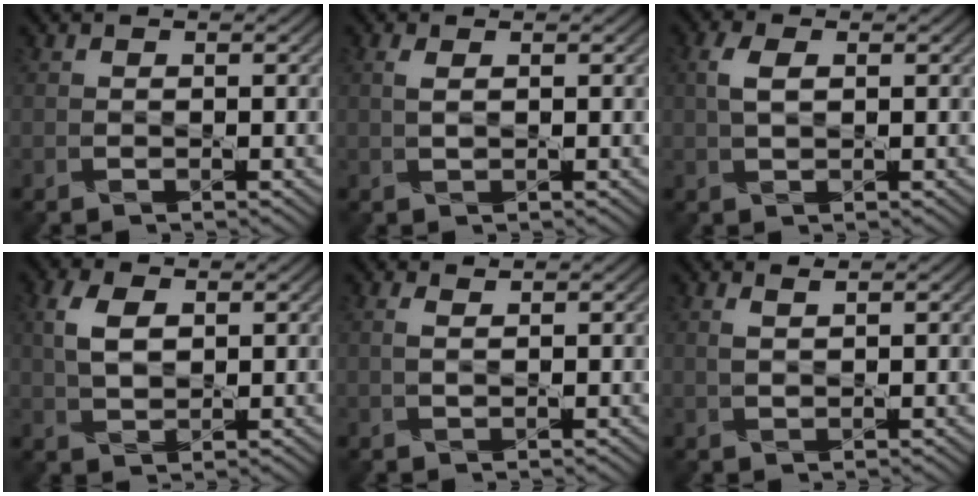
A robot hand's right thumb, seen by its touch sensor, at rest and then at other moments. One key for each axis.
{"total": 1.1, "fx": 0.6, "fy": 0.2, "fz": 0.9, "tx": -0.027, "ty": 0.005, "tz": 0.010}
{"total": 2.7, "fx": 0.8, "fy": 1.3, "fz": 2.2, "tx": -0.056, "ty": 0.005, "tz": 0.012}
{"total": 4.2, "fx": 1.5, "fy": 2.3, "fz": 3.2, "tx": -0.079, "ty": 0.006, "tz": 0.027}
{"total": 1.1, "fx": 0.9, "fy": -0.1, "fz": 0.6, "tx": -0.017, "ty": 0.005, "tz": 0.014}
{"total": 1.4, "fx": 1.2, "fy": -0.1, "fz": 0.8, "tx": -0.016, "ty": -0.003, "tz": 0.021}